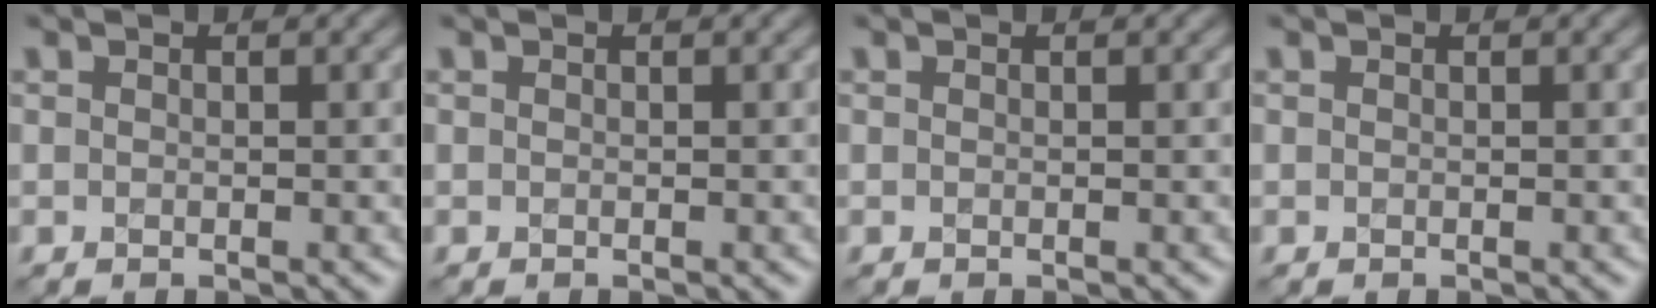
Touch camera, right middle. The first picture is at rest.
{"total": 0.0}
{"total": 0.0}
{"total": 0.0}